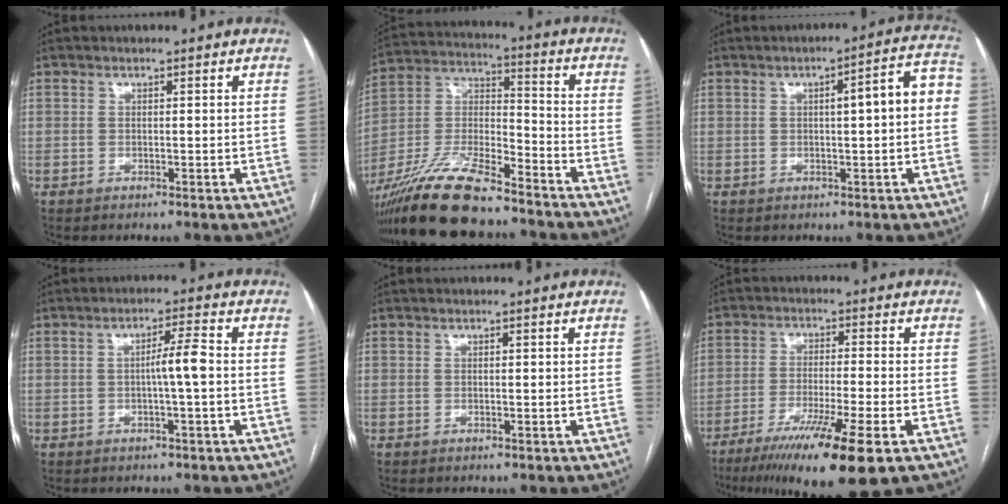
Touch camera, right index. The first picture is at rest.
{"total": 18.3, "force": [-14.7, 3.6, 10.3], "torque": [-0.228, -0.013, -0.275]}
{"total": 7.6, "force": [0.4, 1.0, 7.6], "torque": [-0.096, 0.029, 0.001]}
{"total": 4.1, "force": [-0.4, -0.1, 4.0], "torque": [-0.067, 0.005, -0.007]}
{"total": 0.0}
{"total": 14.2, "force": [-8.7, -0.1, 11.2], "torque": [-0.182, -0.039, -0.143]}